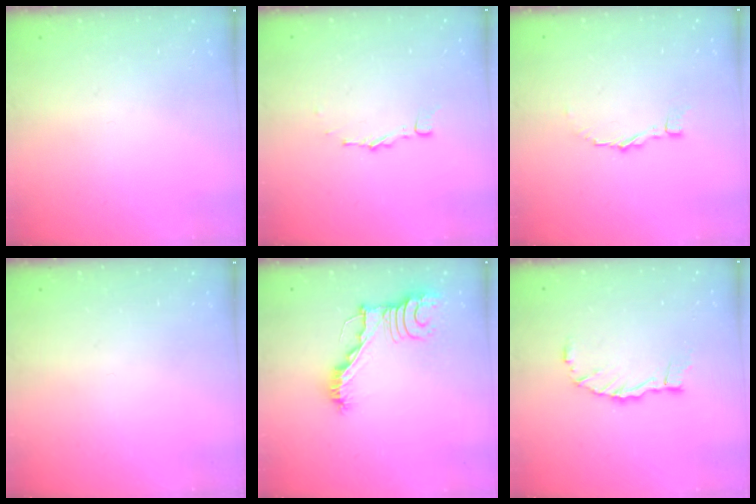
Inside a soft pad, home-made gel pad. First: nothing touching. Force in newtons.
{"total": 3.2, "press": 3.2, "slide": 0.4}
{"total": 3.2, "press": 3.2, "slide": 0.4}
{"total": 0.0}
{"total": 13.1, "press": 13.1, "slide": 0.4}
{"total": 5.7, "press": 5.7, "slide": 0.1}